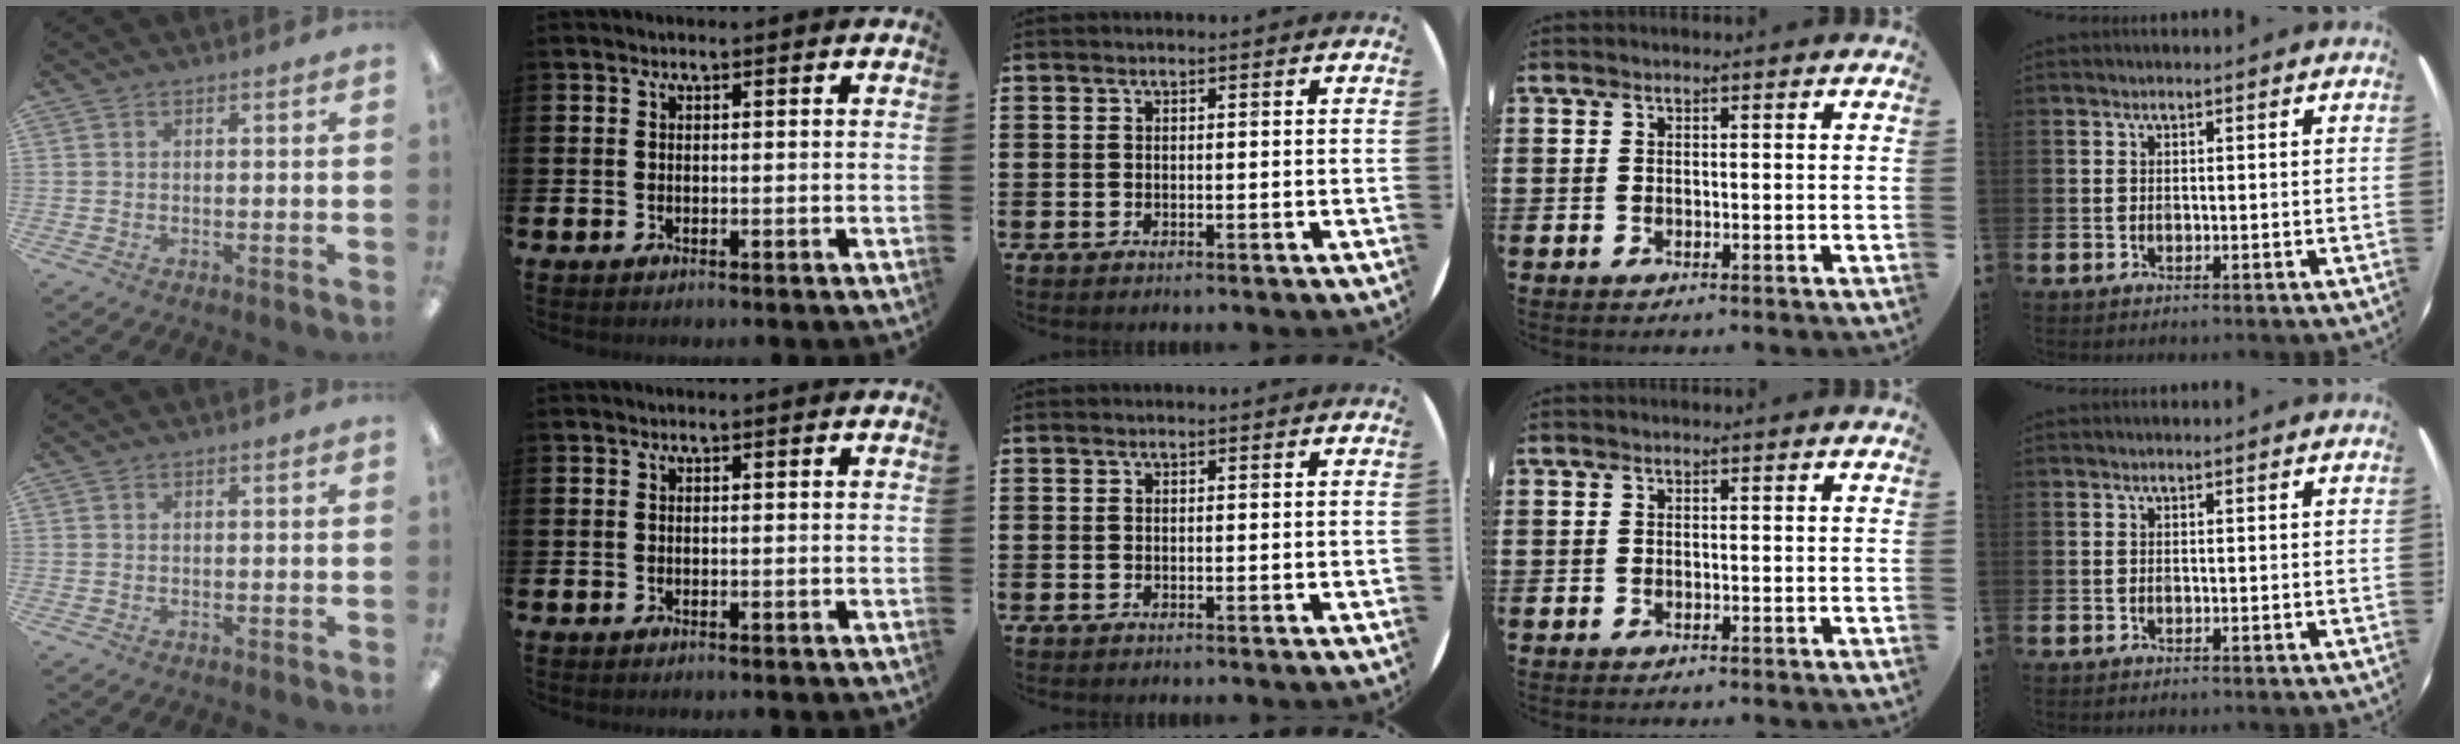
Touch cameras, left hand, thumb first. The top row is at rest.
{}